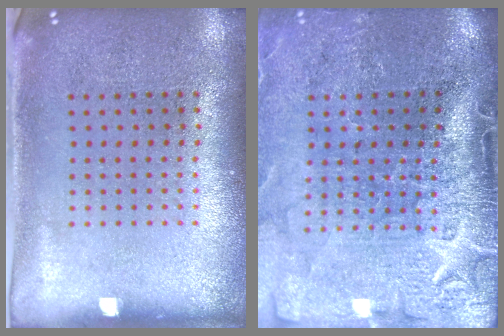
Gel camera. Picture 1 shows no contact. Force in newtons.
{"total": 4.4, "press": 3.7, "slide": 2.5}